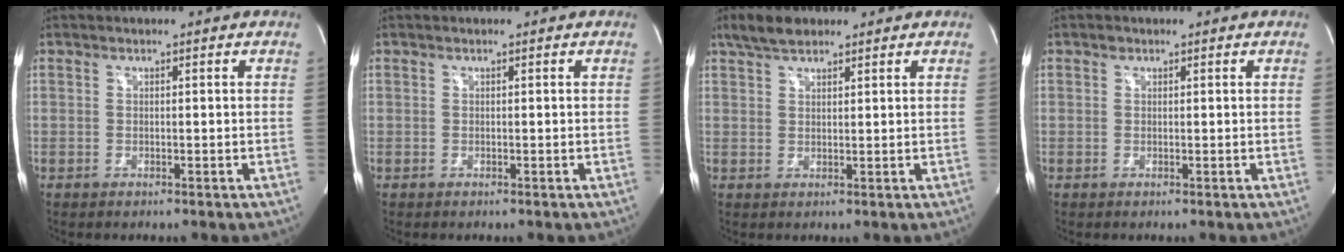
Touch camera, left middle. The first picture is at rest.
{"total": 0.0}
{"total": 4.6, "force": [3.5, 1.8, 2.3], "torque": [-0.056, 0.016, 0.068]}
{"total": 0.6, "force": [0.4, 0.5, 0.1], "torque": [0.000, 0.002, 0.004]}